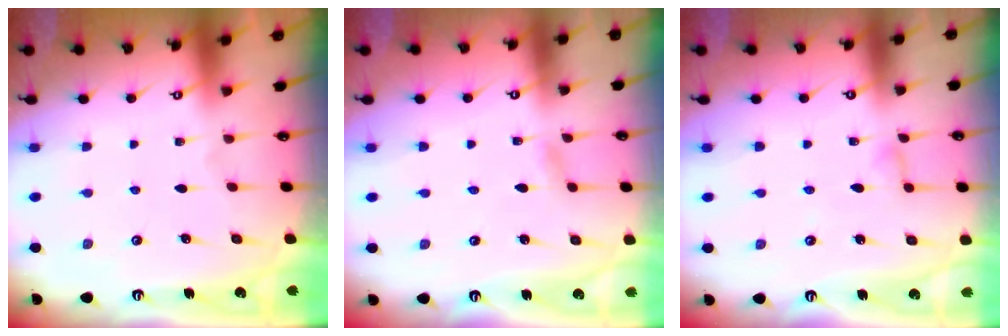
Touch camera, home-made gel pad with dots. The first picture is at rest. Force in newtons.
{"total": 2.5, "press": 2.5, "slide": 0.3}
{"total": 3.0, "press": 3.0, "slide": 0.3}